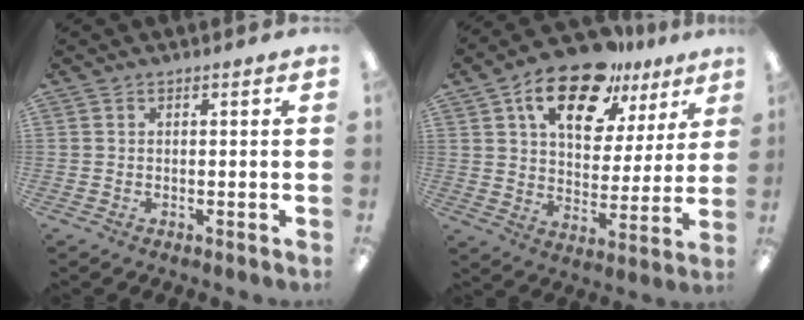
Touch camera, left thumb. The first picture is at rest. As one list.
[{"total": 17.6, "force": [11.5, 8.9, 9.9], "torque": [-0.164, -0.053, 0.200]}]